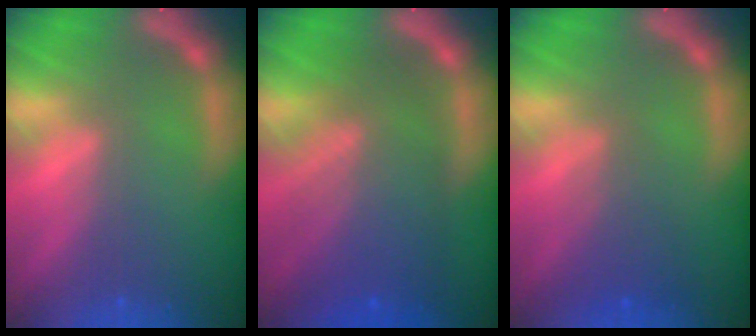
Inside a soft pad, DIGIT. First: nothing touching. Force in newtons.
{"total": 9.1}
{"total": 2.9}